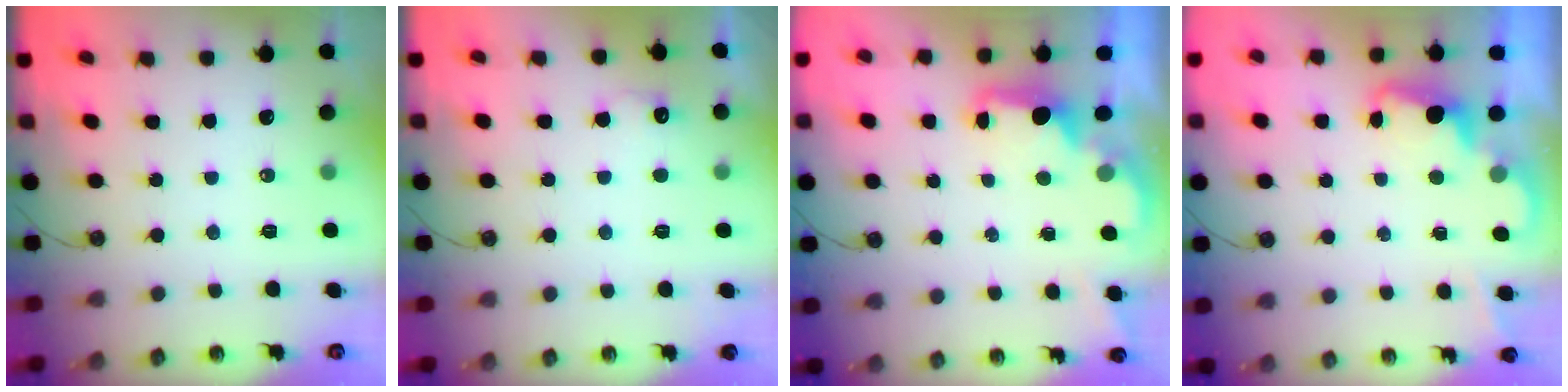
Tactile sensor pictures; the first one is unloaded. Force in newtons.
{"total": 7.4, "press": 7.2, "slide": 1.4}
{"total": 2.2, "press": 2.0, "slide": 0.8}
{"total": 2.4, "press": 2.3, "slide": 0.5}